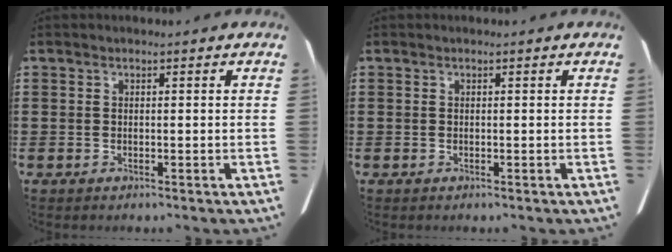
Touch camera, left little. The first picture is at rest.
{"total": 0.0}